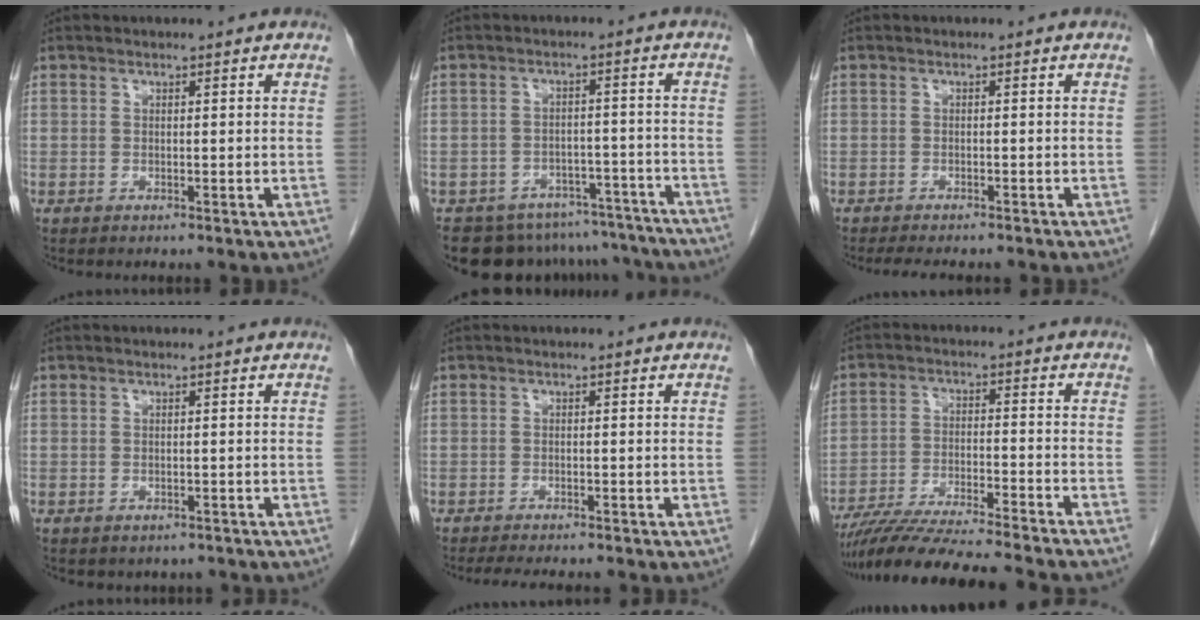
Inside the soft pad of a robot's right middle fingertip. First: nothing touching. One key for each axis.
{"total": 15.8, "fx": -14.3, "fy": 6.3, "fz": 2.6, "tx": -0.037, "ty": 0.023, "tz": -0.169}
{"total": 7.1, "fx": -6.2, "fy": 1.6, "fz": 3.1, "tx": -0.039, "ty": -0.007, "tz": -0.083}
{"total": 2.4, "fx": -1.9, "fy": 1.4, "fz": 0.3, "tx": -0.006, "ty": 0.003, "tz": -0.023}
{"total": 7.0, "fx": -6.2, "fy": 1.2, "fz": 3.2, "tx": -0.040, "ty": -0.009, "tz": -0.086}
{"total": 17.2, "fx": -15.4, "fy": -0.6, "fz": 7.6, "tx": -0.124, "ty": -0.034, "tz": -0.245}